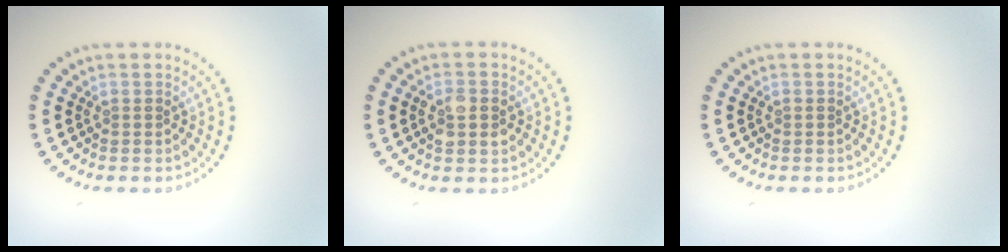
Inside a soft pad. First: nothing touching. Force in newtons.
{"total": 2.4, "press": 2.4, "slide": 0.2}
{"total": 0.0}